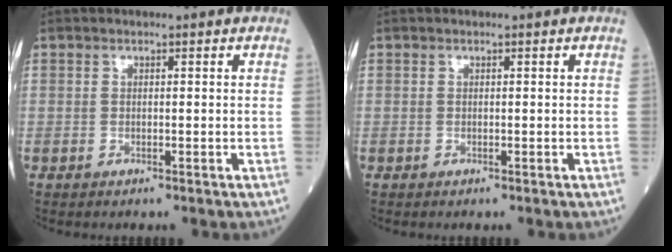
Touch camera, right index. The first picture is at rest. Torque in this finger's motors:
{"motor_torque": [0.00, 0.00, 0.00, 0.00]}